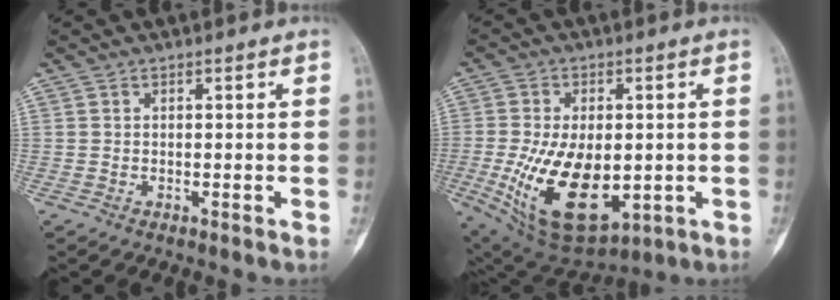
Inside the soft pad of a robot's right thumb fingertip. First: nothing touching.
{"total": 18.9, "force": [-3.1, 10.5, 15.3], "torque": [-0.262, -0.011, -0.024]}